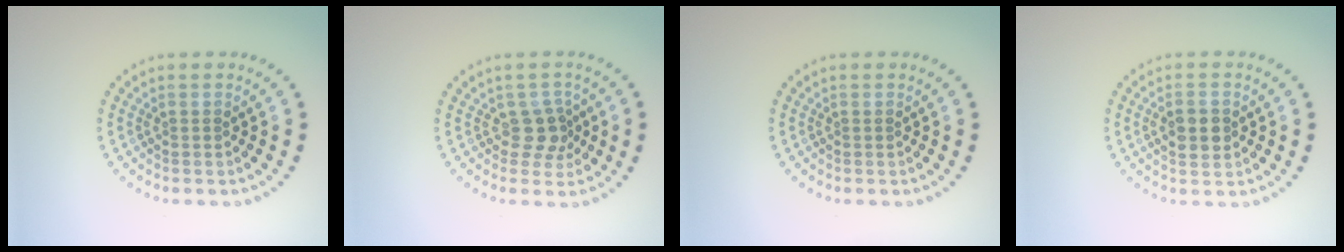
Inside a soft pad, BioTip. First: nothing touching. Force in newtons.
{"total": 2.2, "press": 1.9, "slide": 1.2}
{"total": 0.0}
{"total": 2.9, "press": 2.9, "slide": 0.1}